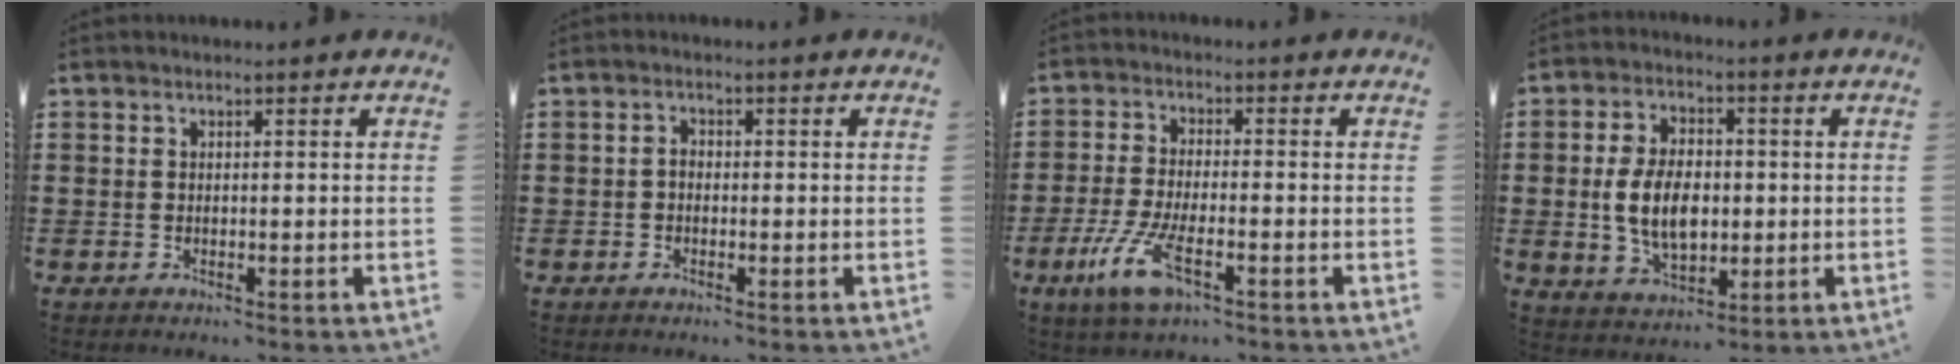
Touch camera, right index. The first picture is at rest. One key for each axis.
{"total": 1.3, "fx": -0.4, "fy": 0.8, "fz": 0.9, "tx": -0.019, "ty": 0.002, "tz": -0.008}
{"total": 7.9, "fx": -3.6, "fy": 2.1, "fz": 6.7, "tx": -0.160, "ty": -0.019, "tz": -0.069}
{"total": 8.2, "fx": -0.4, "fy": 5.1, "fz": 6.5, "tx": -0.134, "ty": 0.005, "tz": -0.011}